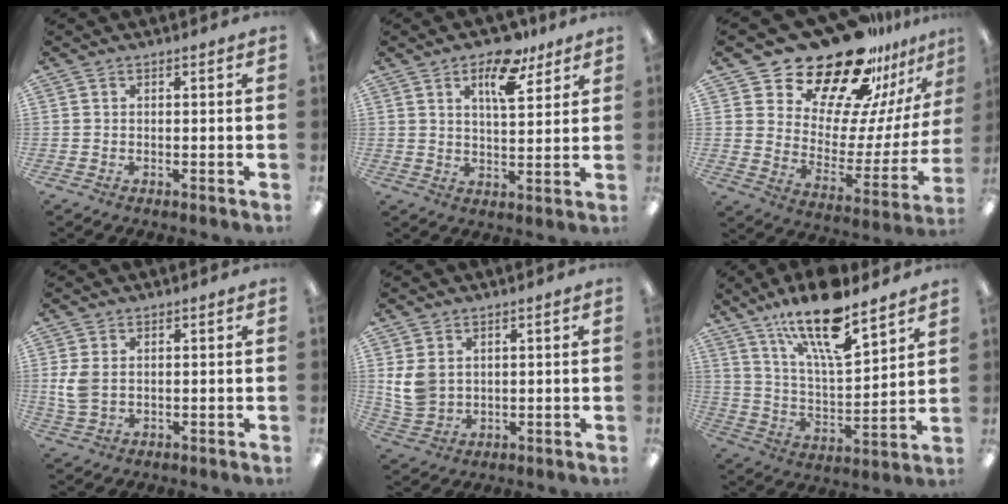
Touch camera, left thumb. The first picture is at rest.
{"total": 10.7, "force": [6.7, 4.6, 7.0], "torque": [-0.090, -0.036, 0.108]}
{"total": 25.2, "force": [20.8, 10.3, 9.9], "torque": [-0.157, -0.154, 0.369]}
{"total": 4.5, "force": [1.0, 3.0, 3.2], "torque": [-0.077, 0.000, 0.017]}
{"total": 6.5, "force": [2.3, 5.0, 3.5], "torque": [-0.077, -0.001, 0.047]}
{"total": 18.9, "force": [13.6, 5.4, 12.0], "torque": [-0.203, -0.081, 0.226]}